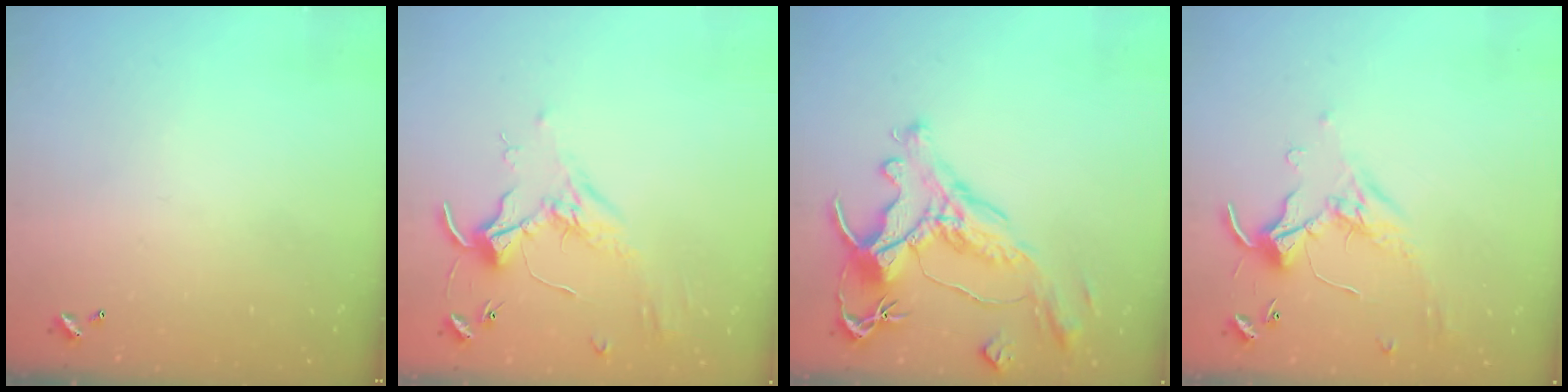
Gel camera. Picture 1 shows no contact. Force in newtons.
{"total": 1.6, "press": 1.6, "slide": 0.4}
{"total": 1.6, "press": 1.0, "slide": 1.3}
{"total": 0.0}